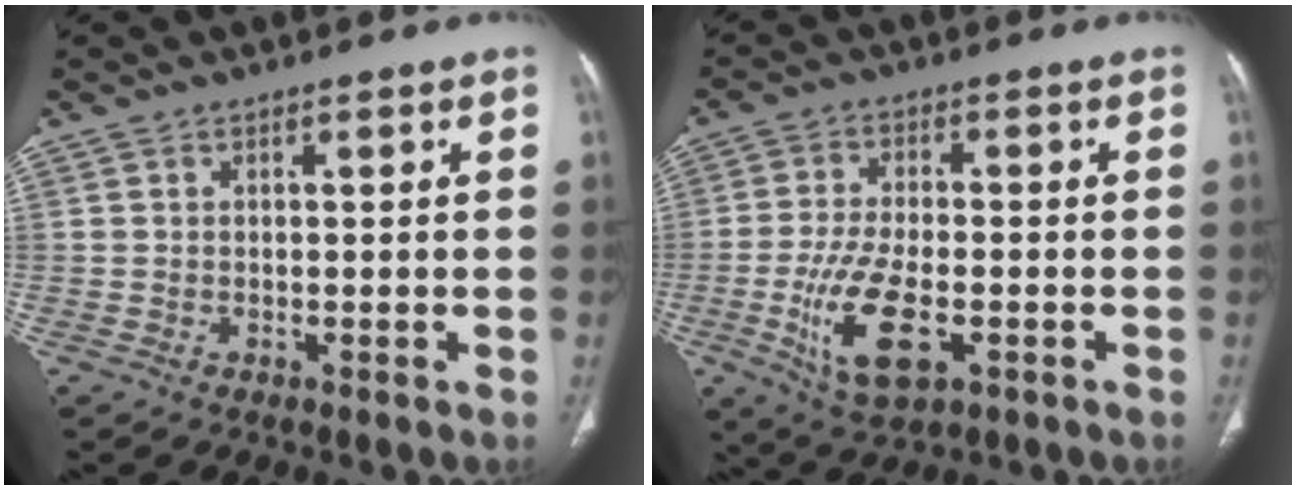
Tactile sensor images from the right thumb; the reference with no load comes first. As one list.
[{"total": 11.7, "force": [-3.7, 5.2, 9.8], "torque": [-0.193, 0.000, -0.061]}]